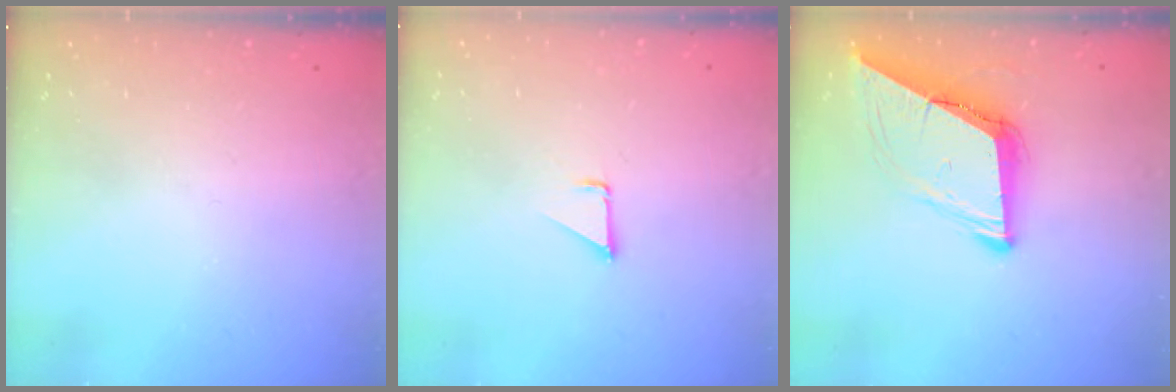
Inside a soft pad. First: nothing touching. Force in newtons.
{"total": 1.1, "press": 1.1, "slide": 0.1}
{"total": 9.5, "press": 9.4, "slide": 1.6}